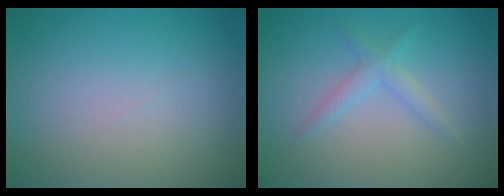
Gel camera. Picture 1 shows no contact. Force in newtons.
{"total": 1.7, "press": 1.7, "slide": 0.1}